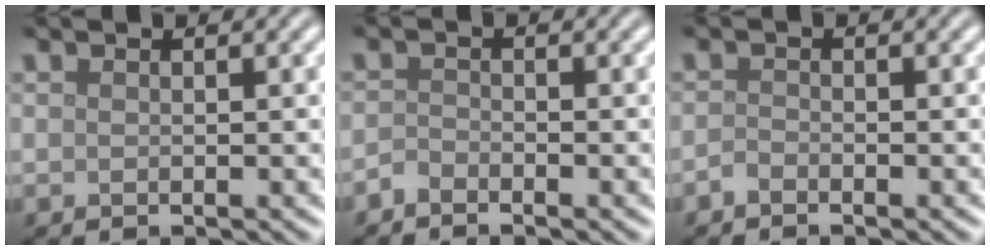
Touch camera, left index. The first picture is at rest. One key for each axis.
{"total": 1.1, "fx": -1.0, "fy": 0.3, "fz": 0.3, "tx": -0.004, "ty": 0.001, "tz": -0.024}
{"total": 0.8, "fx": -0.7, "fy": 0.2, "fz": 0.3, "tx": -0.007, "ty": -0.001, "tz": -0.016}